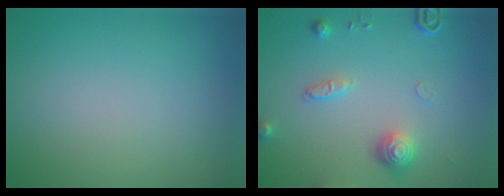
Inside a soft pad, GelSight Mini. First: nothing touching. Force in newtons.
{"total": 3.2, "press": 2.8, "slide": 1.4}